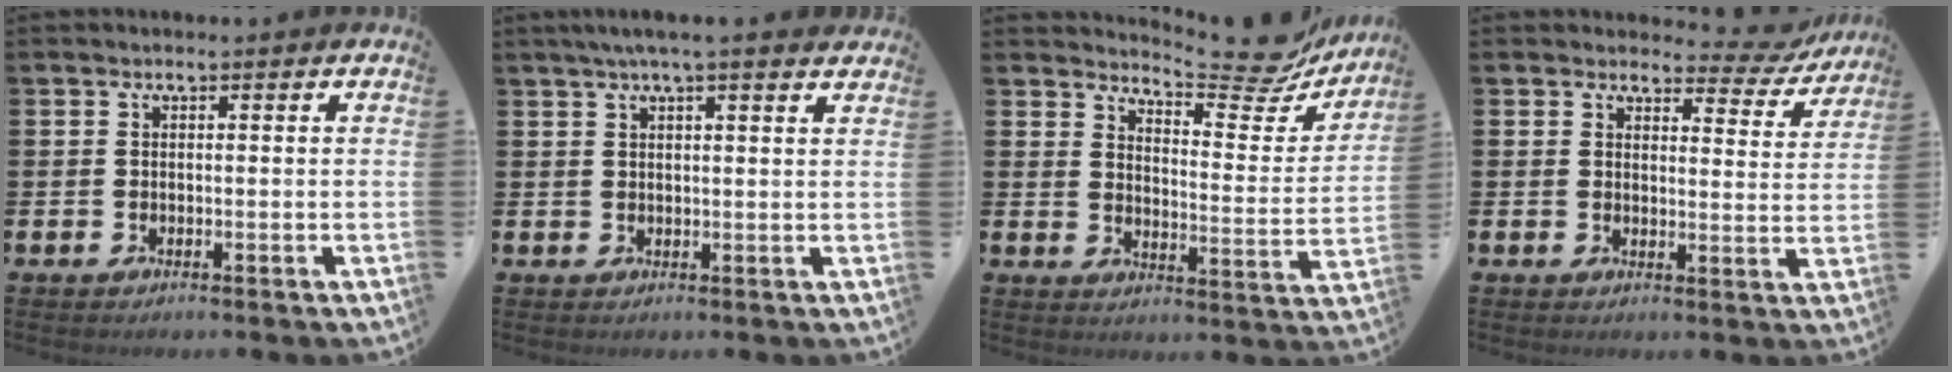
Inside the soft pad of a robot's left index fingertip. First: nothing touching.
{"total": 3.4, "force": [2.8, 0.0, 2.0], "torque": [-0.040, -0.003, 0.048]}
{"total": 9.4, "force": [8.8, 1.2, 3.2], "torque": [-0.053, -0.066, 0.151]}
{"total": 3.3, "force": [3.0, 1.4, 0.6], "torque": [-0.005, -0.025, 0.044]}